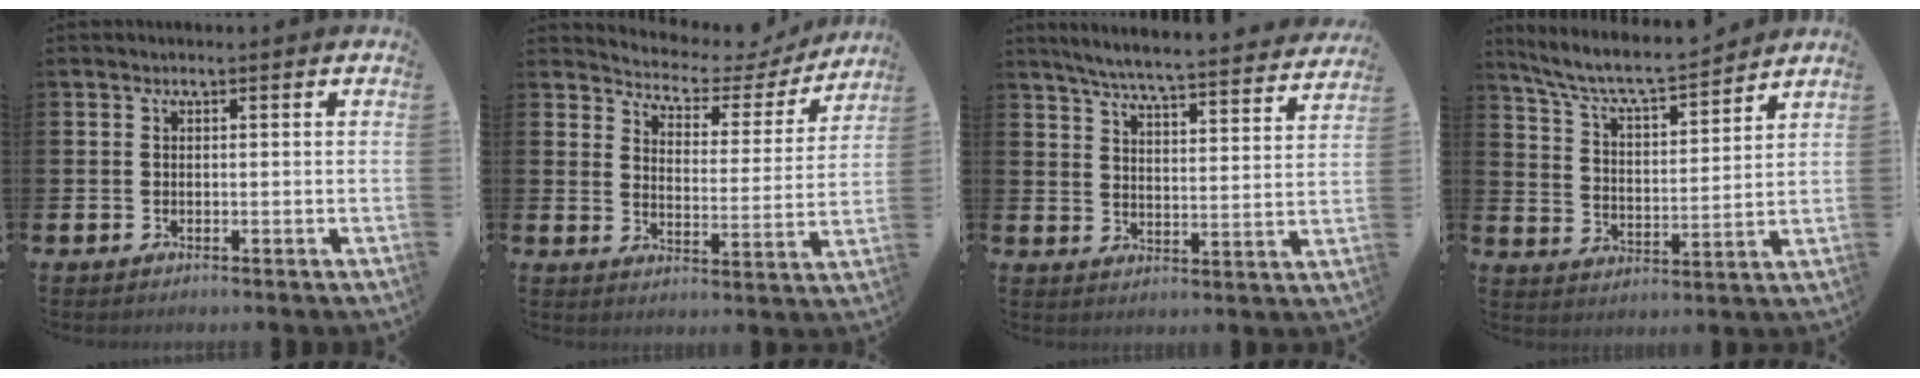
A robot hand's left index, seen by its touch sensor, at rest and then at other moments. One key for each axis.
{"total": 4.1, "fx": 3.7, "fy": 1.5, "fz": 0.4, "tx": -0.039, "ty": -0.034, "tz": 0.056}
{"total": 6.0, "fx": 5.7, "fy": 0.0, "fz": 1.9, "tx": -0.050, "ty": -0.047, "tz": 0.094}
{"total": 7.5, "fx": 7.1, "fy": 0.9, "fz": 2.5, "tx": -0.083, "ty": -0.049, "tz": 0.121}